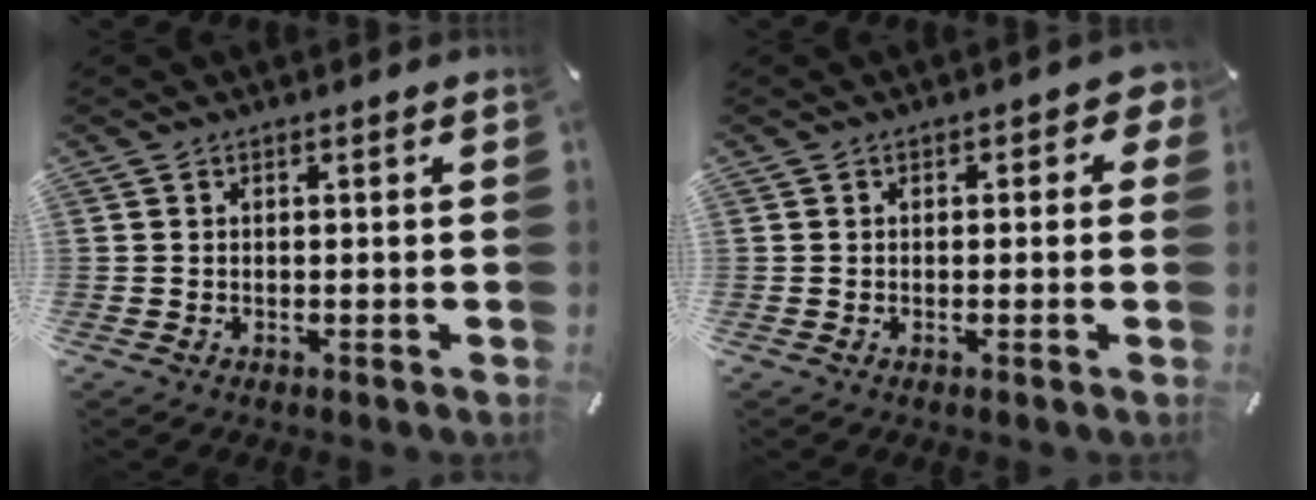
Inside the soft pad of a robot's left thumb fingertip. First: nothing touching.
{"total": 2.3, "force": [0.0, 1.7, 1.5], "torque": [-0.013, 0.002, -0.005]}